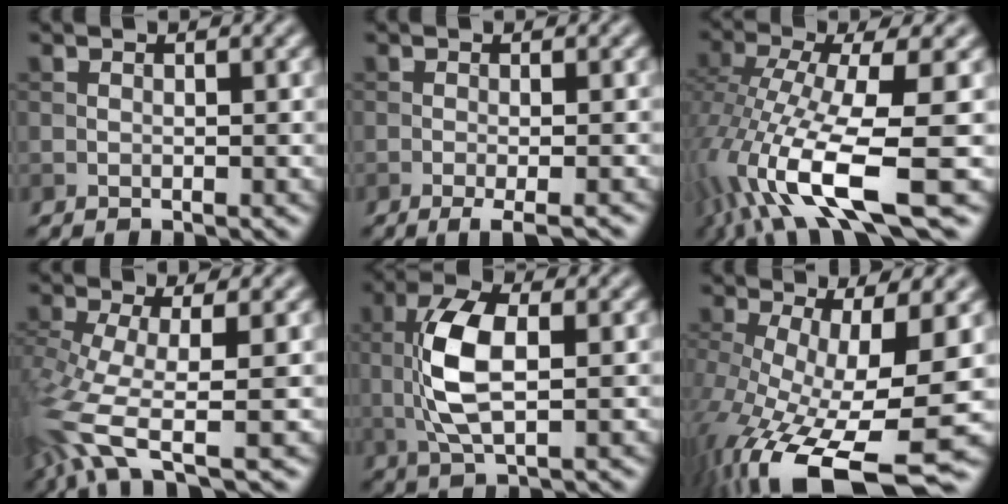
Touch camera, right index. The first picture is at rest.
{"total": 3.0, "force": [-1.6, 0.6, 2.5], "torque": [-0.035, -0.001, -0.029]}
{"total": 12.7, "force": [-4.8, 3.9, 11.1], "torque": [-0.237, -0.021, -0.081]}
{"total": 8.5, "force": [-4.0, 2.8, 7.0], "torque": [-0.171, -0.013, -0.080]}
{"total": 6.6, "force": [0.5, 2.9, 5.9], "torque": [-0.130, 0.005, 0.007]}
{"total": 14.4, "force": [-5.0, 5.0, 12.6], "torque": [-0.241, -0.042, -0.071]}